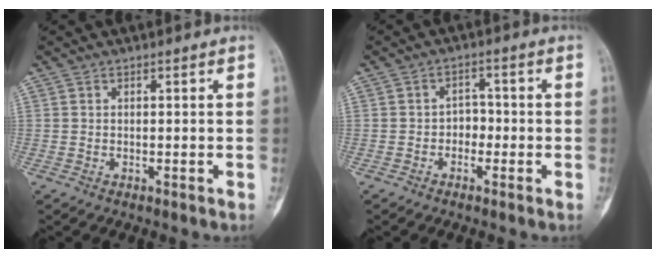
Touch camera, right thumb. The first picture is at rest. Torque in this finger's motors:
{"motor_torque": [-0.01, 0.01, 0.00, 0.00, -0.02]}